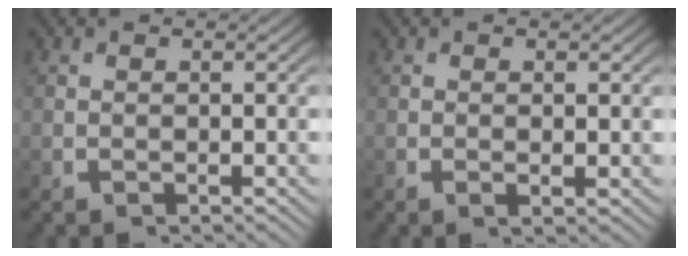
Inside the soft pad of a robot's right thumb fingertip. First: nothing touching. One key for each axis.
{"total": 0.9, "fx": 0.2, "fy": 0.3, "fz": 0.8, "tx": -0.015, "ty": -0.001, "tz": 0.004}